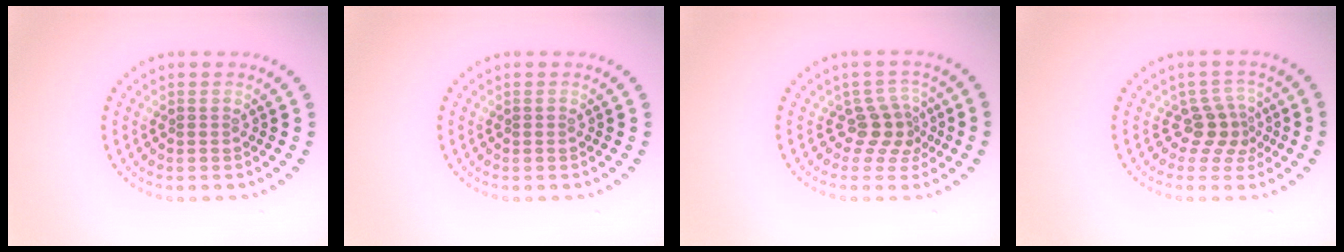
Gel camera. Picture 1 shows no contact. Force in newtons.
{"total": 0.0}
{"total": 2.7, "press": 1.9, "slide": 1.9}
{"total": 2.5, "press": 1.8, "slide": 1.8}